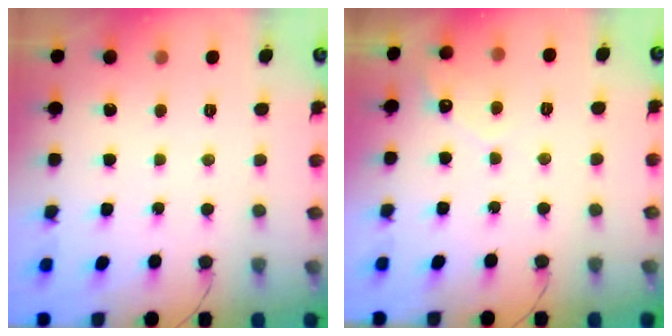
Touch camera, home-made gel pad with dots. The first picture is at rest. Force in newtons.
{"total": 4.0, "press": 4.0, "slide": 0.2}